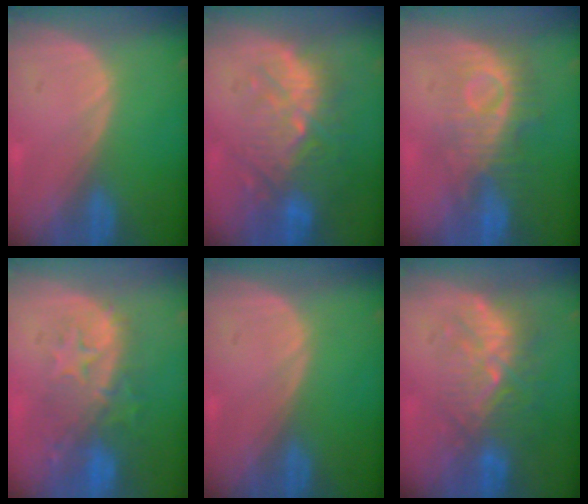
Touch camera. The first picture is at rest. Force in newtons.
{"total": 11.0, "press": 9.8, "slide": 5.0}
{"total": 8.8, "press": 8.3, "slide": 2.8}
{"total": 9.9, "press": 8.7, "slide": 4.7}
{"total": 0.0}
{"total": 9.0, "press": 8.4, "slide": 3.3}